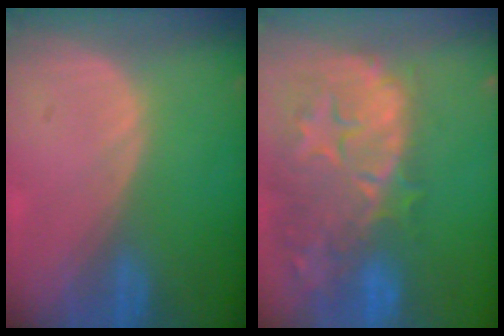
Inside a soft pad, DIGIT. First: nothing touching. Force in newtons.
{"total": 14.8, "press": 11.8, "slide": 8.9}